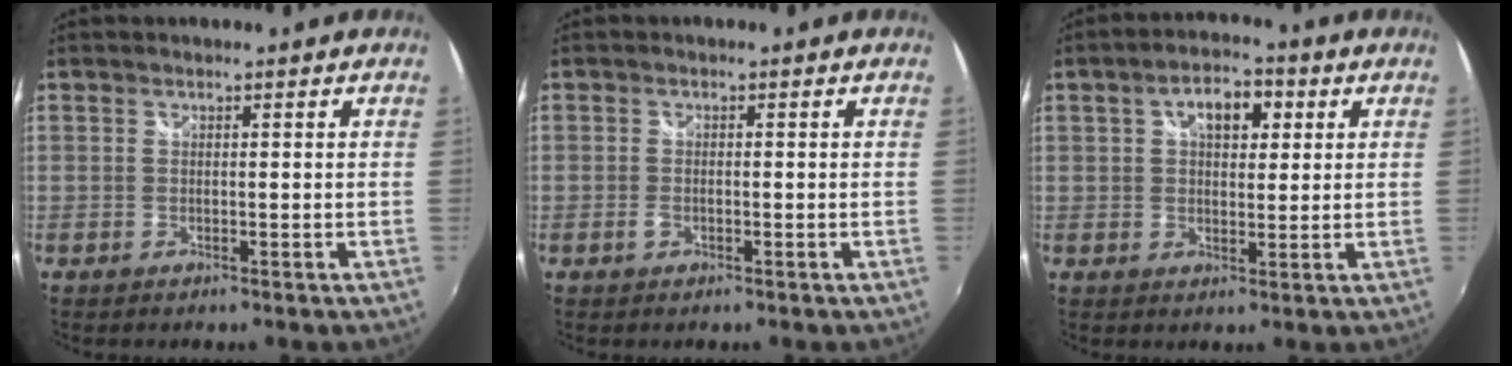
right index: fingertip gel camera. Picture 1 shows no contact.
{"total": 1.6, "force": [-0.6, 0.9, 1.1], "torque": [-0.024, -0.001, -0.012]}
{"total": 7.2, "force": [2.4, 4.1, 5.4], "torque": [-0.088, 0.022, 0.038]}